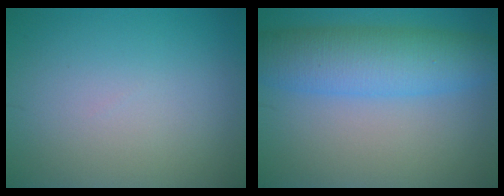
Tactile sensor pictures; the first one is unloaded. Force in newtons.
{"total": 7.2, "press": 7.2, "slide": 0.2}